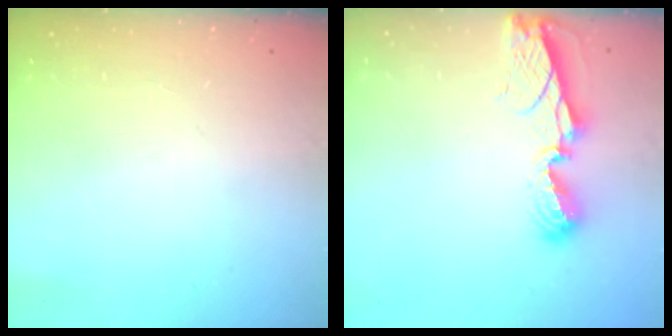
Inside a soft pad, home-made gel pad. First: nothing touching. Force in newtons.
{"total": 6.8, "press": 6.7, "slide": 0.8}